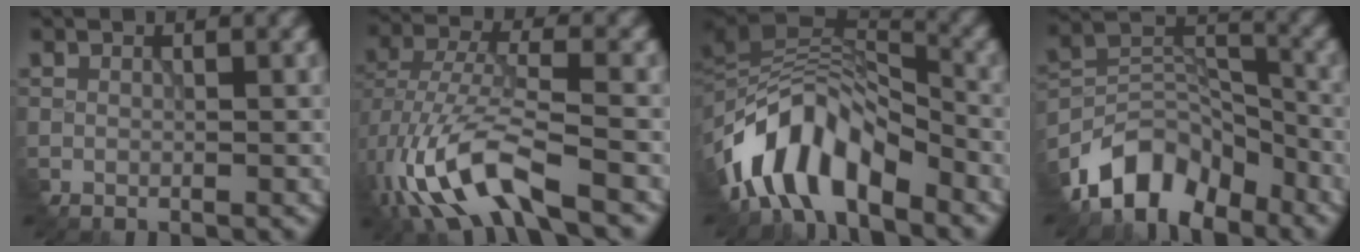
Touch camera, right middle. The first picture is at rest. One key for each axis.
{"total": 9.0, "fx": -4.8, "fy": 3.3, "fz": 6.8, "tx": -0.160, "ty": 0.007, "tz": -0.093}
{"total": 8.7, "fx": -5.6, "fy": 3.9, "fz": 5.5, "tx": -0.094, "ty": 0.017, "tz": -0.105}
{"total": 7.5, "fx": -5.9, "fy": 3.9, "fz": 2.4, "tx": -0.038, "ty": 0.005, "tz": -0.117}